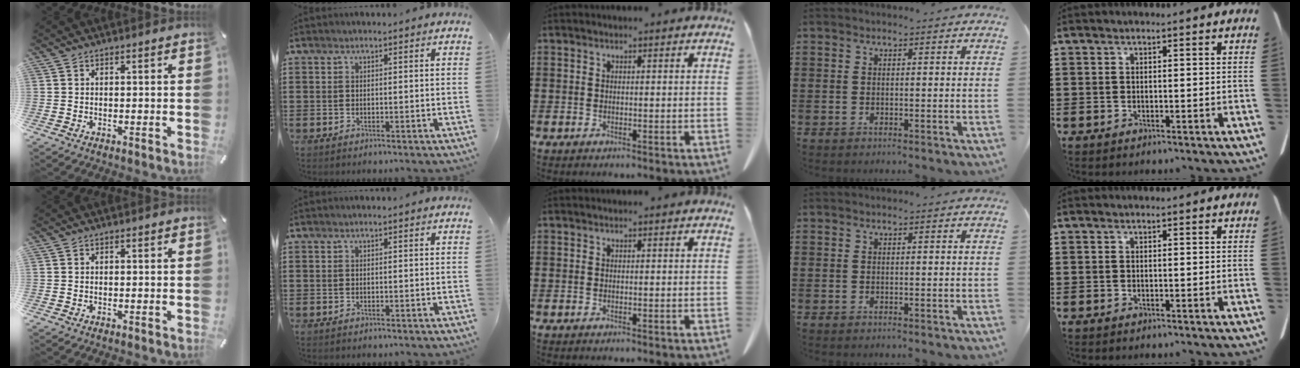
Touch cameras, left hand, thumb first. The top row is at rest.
{}